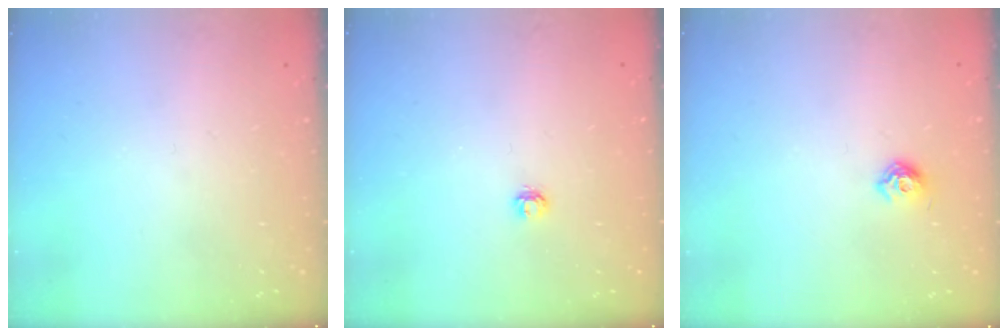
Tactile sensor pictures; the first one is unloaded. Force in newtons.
{"total": 3.5, "press": 3.5, "slide": 0.2}
{"total": 6.7, "press": 6.7, "slide": 0.8}